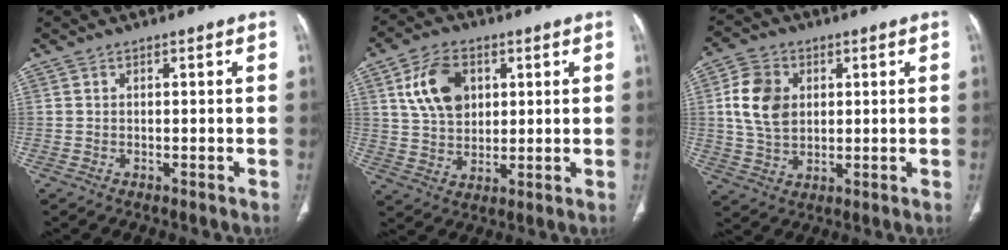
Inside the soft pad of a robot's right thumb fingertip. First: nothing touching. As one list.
[{"total": 10.7, "force": [3.7, 7.4, 6.9], "torque": [-0.103, -0.008, 0.071]}, {"total": 9.9, "force": [1.9, 7.3, 6.5], "torque": [-0.108, -0.006, 0.039]}]